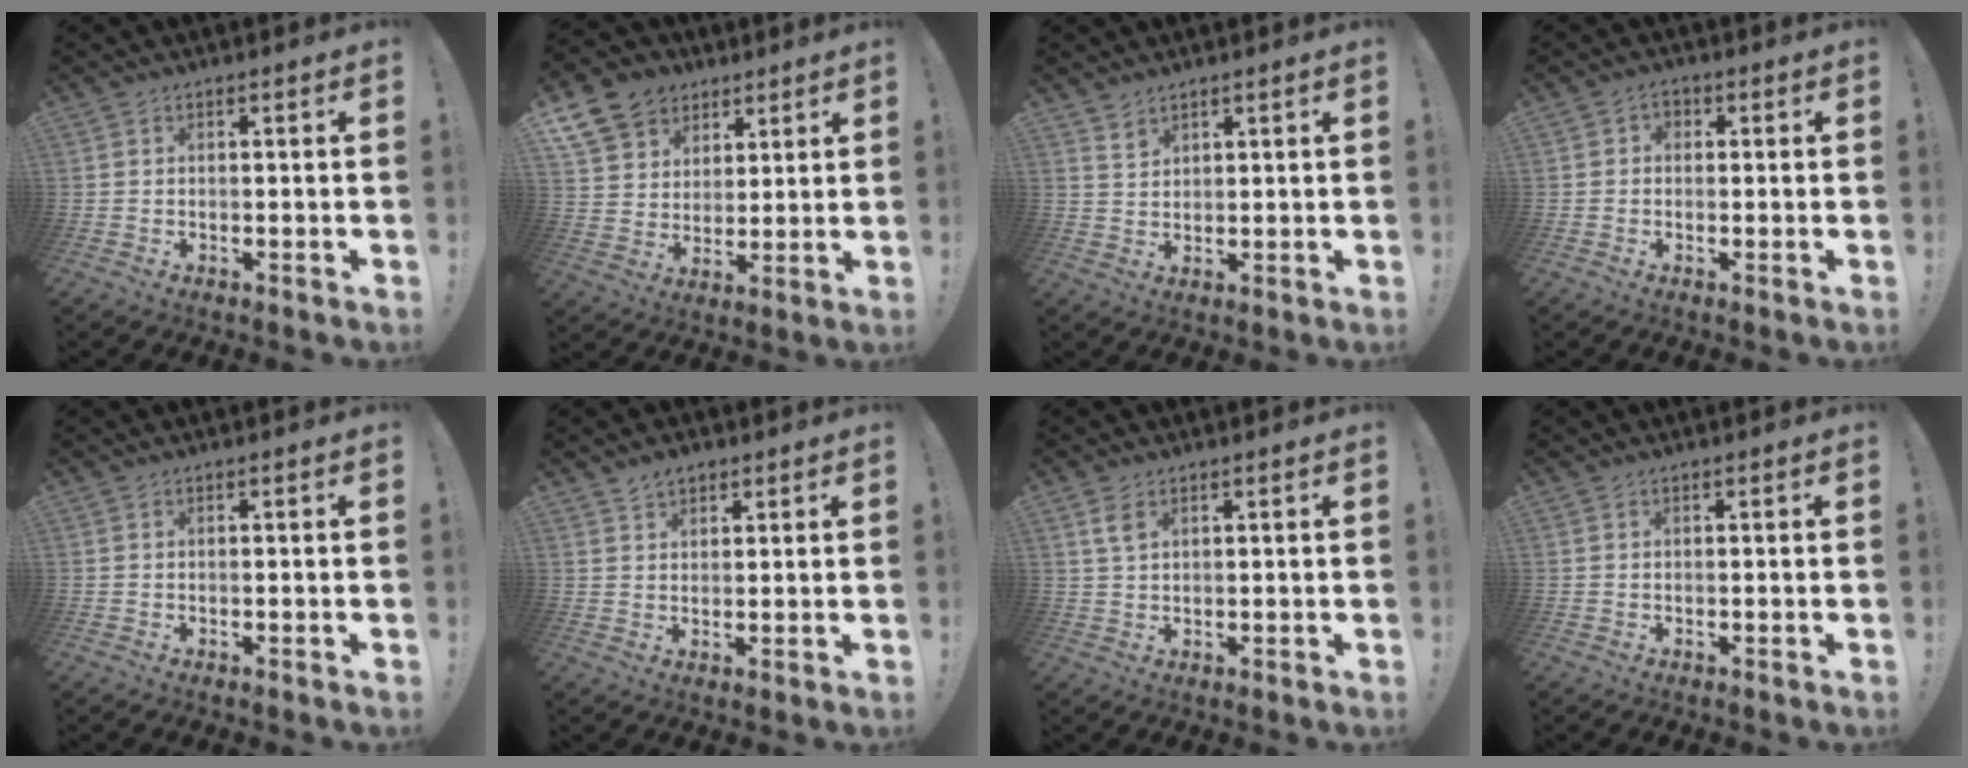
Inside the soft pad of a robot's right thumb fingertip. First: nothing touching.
{"total": 12.5, "force": [6.8, 9.7, 3.9], "torque": [-0.061, -0.042, 0.138]}
{"total": 2.7, "force": [2.5, 0.8, 0.7], "torque": [-0.001, -0.025, 0.043]}
{"total": 2.3, "force": [-0.3, 1.8, 1.4], "torque": [-0.016, 0.005, -0.008]}
{"total": 0.0}
{"total": 3.9, "force": [2.8, 2.4, 1.0], "torque": [-0.015, -0.012, 0.052]}
{"total": 4.0, "force": [2.0, 2.0, 2.8], "torque": [-0.047, -0.006, 0.036]}
{"total": 0.0}